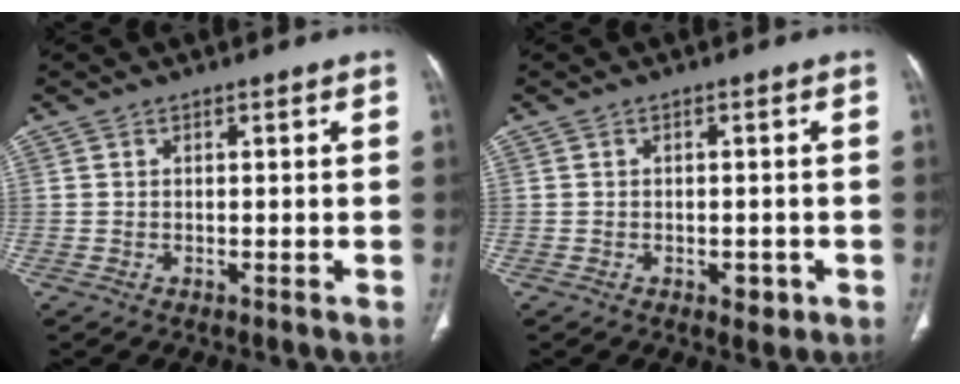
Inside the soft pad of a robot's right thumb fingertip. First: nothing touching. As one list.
[{"total": 2.5, "force": [-1.0, 1.6, 1.7], "torque": [-0.012, 0.002, -0.007]}]